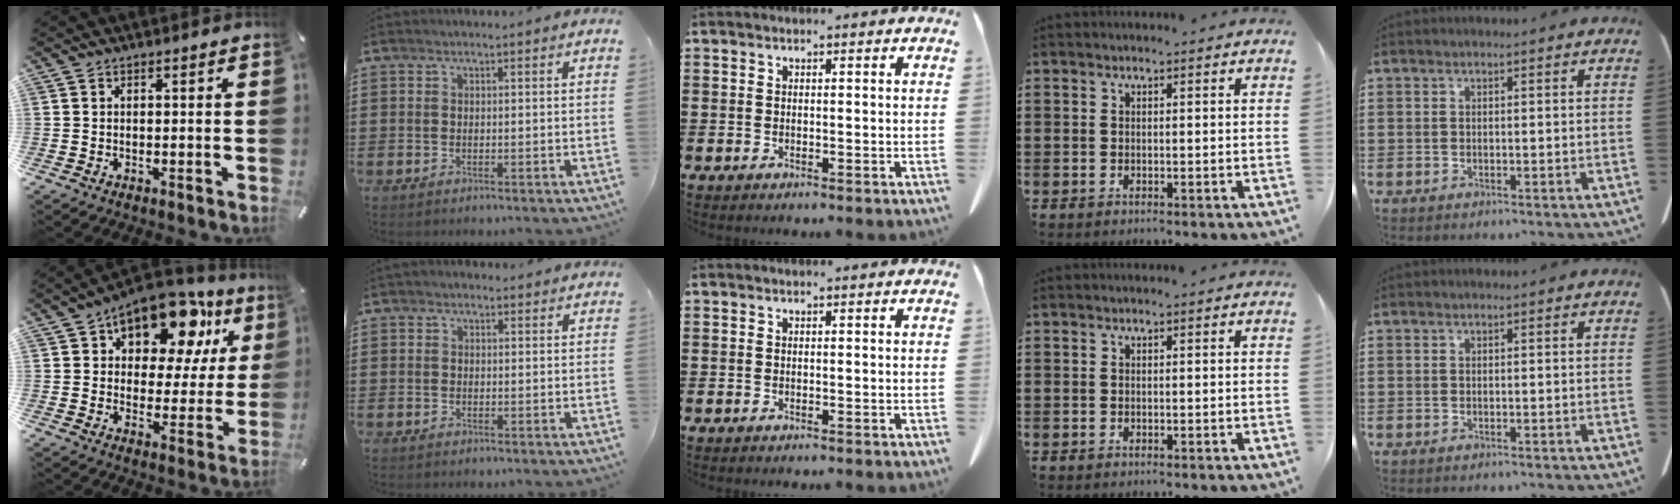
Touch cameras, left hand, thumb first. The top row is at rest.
{"thumb": {"total": 17.1, "force": [11.2, 9.1, 9.2], "torque": [-0.143, -0.073, 0.191]}, "index": {"total": 1.1, "force": [0.7, 0.9, 0.1], "torque": [-0.006, 0.007, 0.013]}}